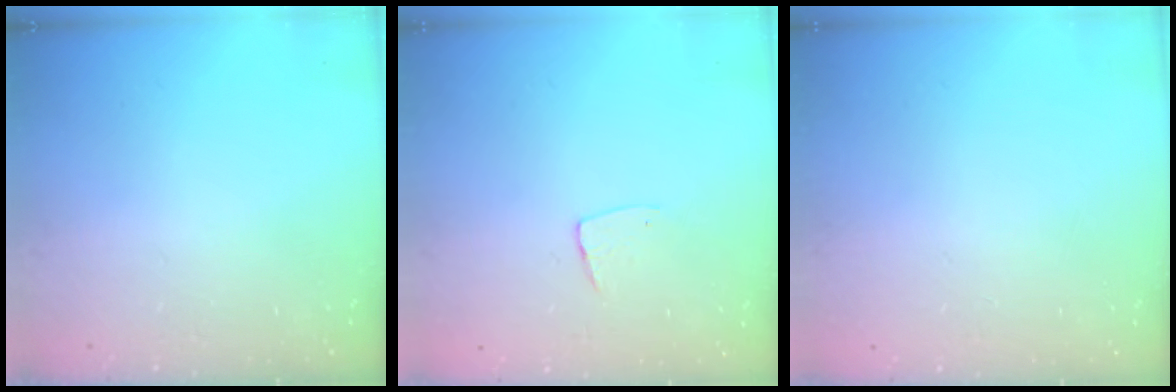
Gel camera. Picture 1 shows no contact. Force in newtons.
{"total": 5.3, "press": 5.3, "slide": 0.3}
{"total": 0.0}